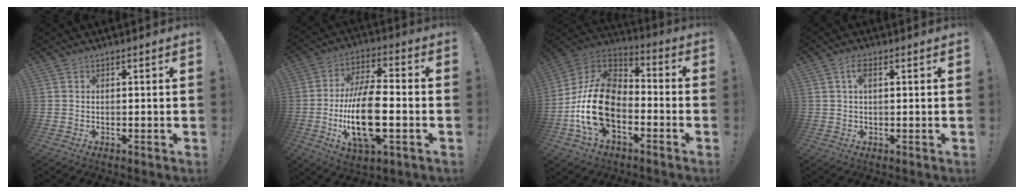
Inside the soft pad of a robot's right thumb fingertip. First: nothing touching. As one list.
[{"total": 18.4, "force": [-3.9, 7.3, 16.4], "torque": [-0.319, -0.001, -0.066]}, {"total": 21.0, "force": [-5.7, 13.5, 15.1], "torque": [-0.310, 0.042, -0.085]}, {"total": 3.7, "force": [1.2, 1.8, 3.0], "torque": [-0.050, 0.001, 0.018]}]